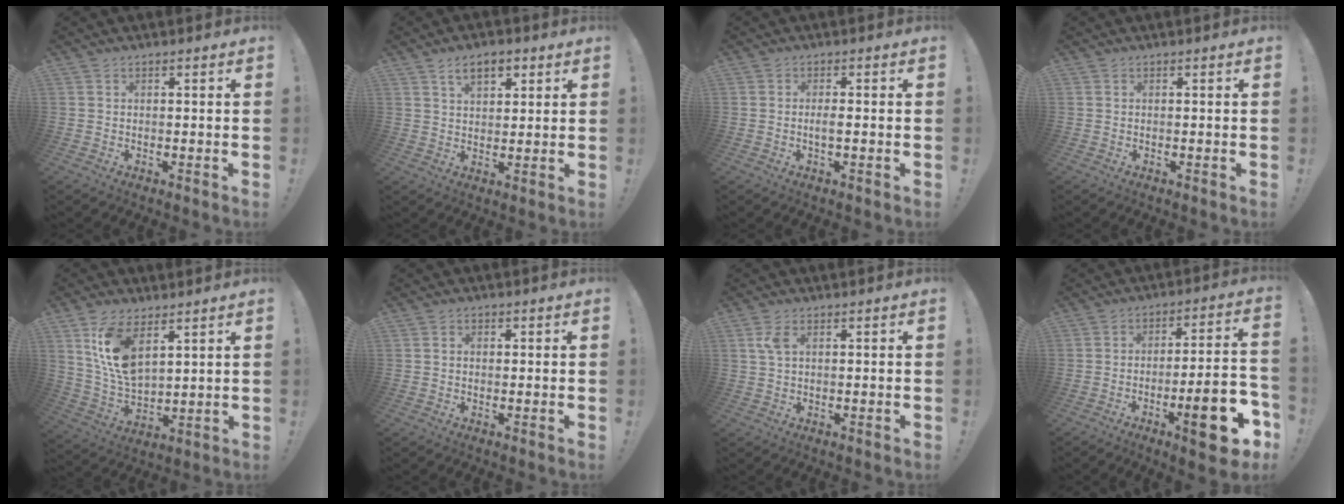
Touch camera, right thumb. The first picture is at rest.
{"total": 7.1, "force": [3.7, 3.9, 4.6], "torque": [-0.072, -0.002, 0.065]}
{"total": 2.1, "force": [-0.5, 0.4, 2.0], "torque": [-0.035, 0.001, -0.009]}
{"total": 0.0}
{"total": 12.5, "force": [7.0, 6.4, 8.2], "torque": [-0.172, -0.027, 0.132]}
{"total": 1.2, "force": [0.1, 1.0, 0.7], "torque": [-0.006, 0.000, 0.001]}
{"total": 3.5, "force": [1.4, 1.6, 2.8], "torque": [-0.052, 0.001, 0.023]}
{"total": 16.5, "force": [-7.7, 3.8, 14.1], "torque": [-0.174, 0.034, -0.114]}